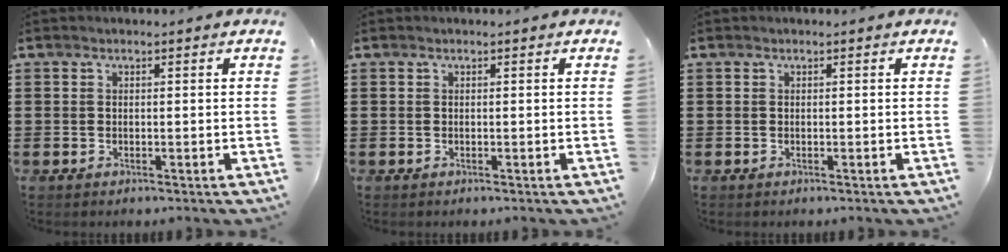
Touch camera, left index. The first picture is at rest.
{"total": 0.0}
{"total": 0.0}